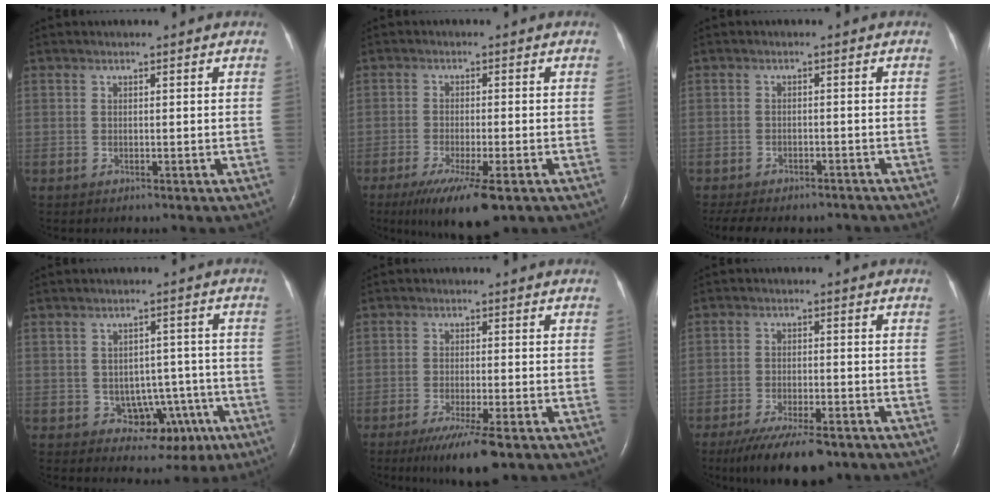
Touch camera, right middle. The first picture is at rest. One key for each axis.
{"total": 9.7, "fx": -6.0, "fy": 1.5, "fz": 7.4, "tx": -0.126, "ty": -0.026, "tz": -0.094}
{"total": 11.0, "fx": -9.6, "fy": 3.7, "fz": 3.9, "tx": -0.078, "ty": 0.000, "tz": -0.124}
{"total": 7.0, "fx": -2.7, "fy": 5.6, "fz": 3.1, "tx": -0.031, "ty": 0.031, "tz": -0.020}
{"total": 7.5, "fx": -4.8, "fy": 0.5, "fz": 5.7, "tx": -0.098, "ty": -0.020, "tz": -0.076}
{"total": 11.0, "fx": -8.1, "fy": 2.8, "fz": 6.9, "tx": -0.113, "ty": -0.018, "tz": -0.128}